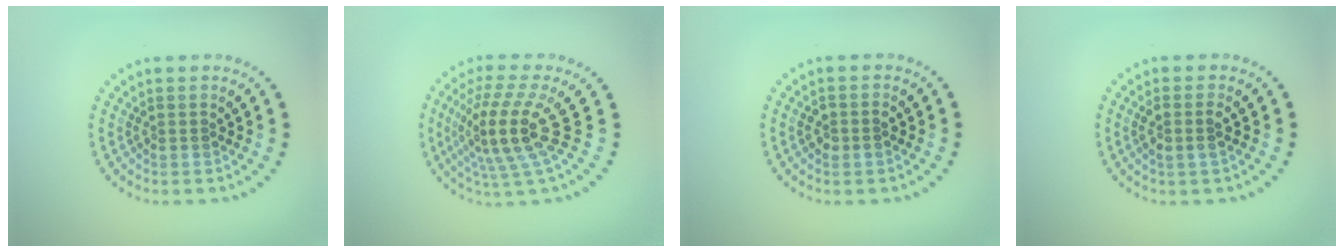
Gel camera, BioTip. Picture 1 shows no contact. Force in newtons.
{"total": 5.2, "press": 4.1, "slide": 3.2}
{"total": 1.4, "press": 1.4, "slide": 0.2}
{"total": 1.7, "press": 1.5, "slide": 0.8}